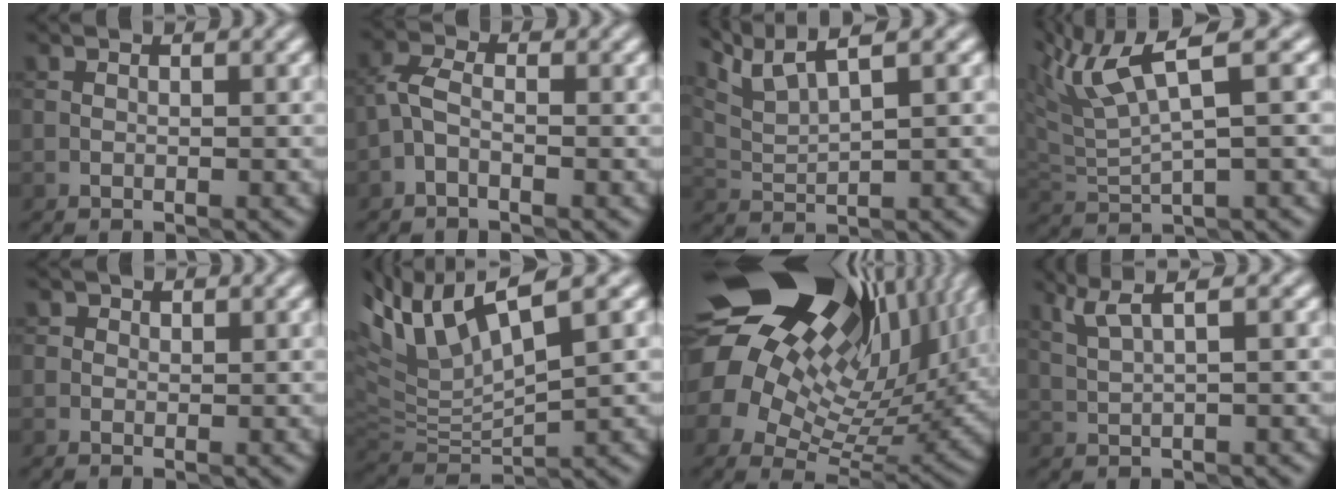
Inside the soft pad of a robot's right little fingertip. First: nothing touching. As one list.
[{"total": 2.2, "force": [-0.9, 1.1, 1.6], "torque": [-0.037, 0.010, -0.025]}, {"total": 5.0, "force": [3.9, 0.6, 3.0], "torque": [-0.069, 0.016, 0.077]}, {"total": 6.4, "force": [3.7, 0.9, 5.1], "torque": [-0.110, 0.018, 0.073]}, {"total": 1.4, "force": [0.6, 1.1, 0.5], "torque": [-0.001, 0.004, 0.000]}, {"total": 7.4, "force": [4.6, 1.7, 5.6], "torque": [-0.124, 0.013, 0.087]}, {"total": 21.6, "force": [9.7, 13.3, 14.0], "torque": [-0.282, 0.045, 0.180]}, {"total": 2.7, "force": [1.7, 0.2, 2.1], "torque": [-0.043, 0.007, 0.042]}]